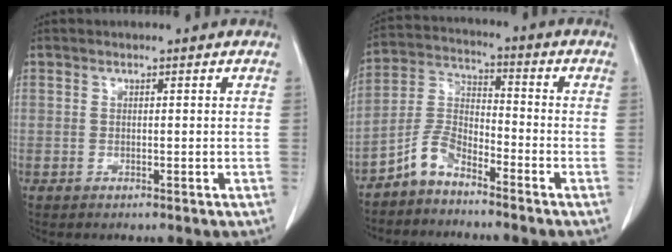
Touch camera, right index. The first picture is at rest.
{"total": 6.0, "force": [-4.8, 2.2, 2.9], "torque": [-0.066, 0.008, -0.105]}